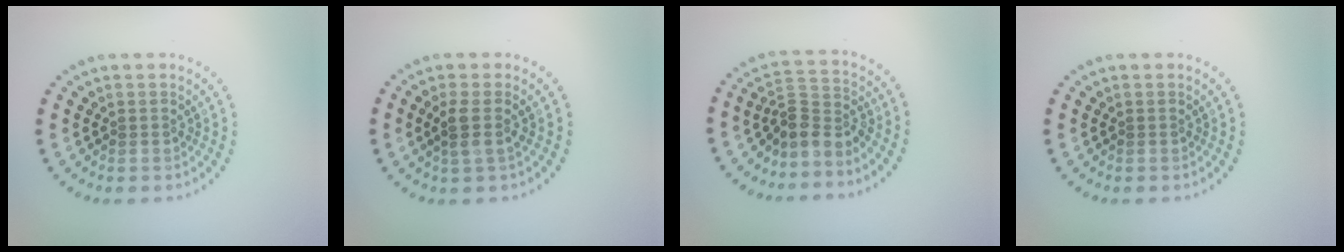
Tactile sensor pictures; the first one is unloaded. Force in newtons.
{"total": 2.0, "press": 1.7, "slide": 1.1}
{"total": 3.2, "press": 2.3, "slide": 2.3}
{"total": 0.0}